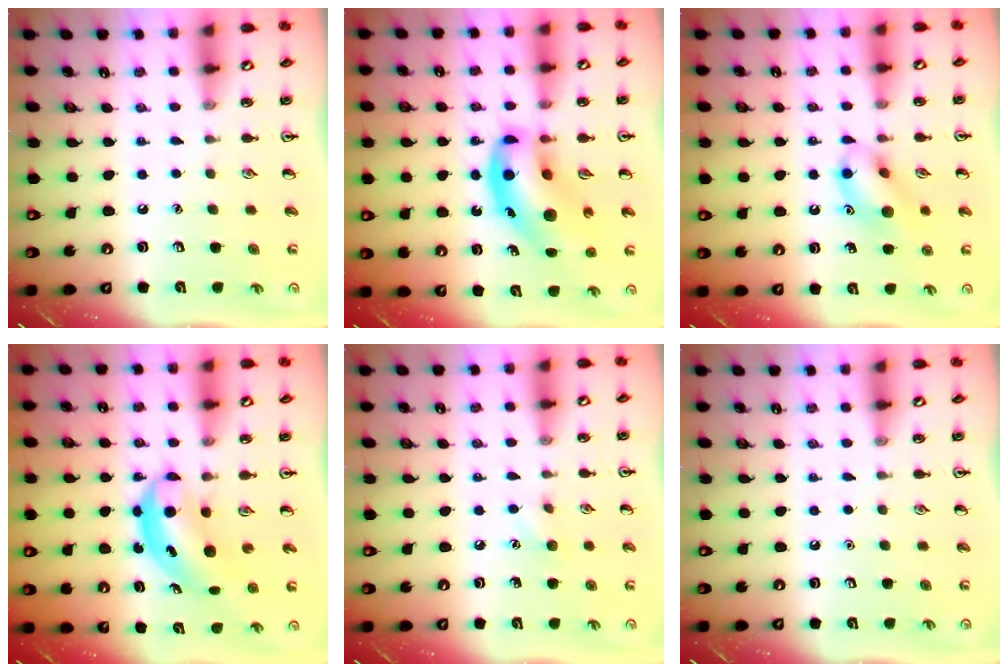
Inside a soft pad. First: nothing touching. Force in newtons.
{"total": 16.2, "press": 15.6, "slide": 4.3}
{"total": 11.8, "press": 11.8, "slide": 1.3}
{"total": 4.9, "press": 4.8, "slide": 0.9}
{"total": 5.6, "press": 5.3, "slide": 1.6}
{"total": 0.0}